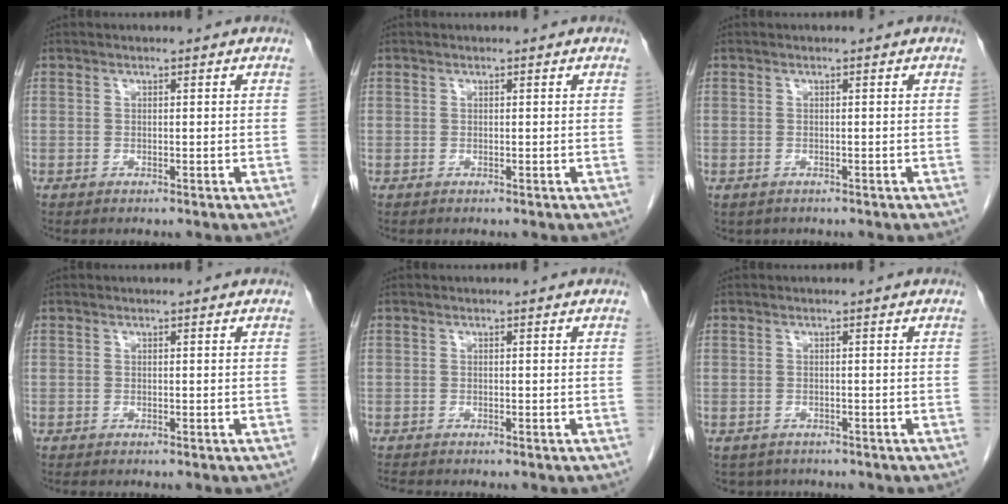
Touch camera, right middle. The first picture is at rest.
{"total": 0.0}
{"total": 1.0, "force": [-0.6, 0.7, 0.1], "torque": [-0.010, 0.002, -0.004]}
{"total": 0.0}
{"total": 0.9, "force": [-0.9, -0.1, 0.1], "torque": [-0.009, -0.005, -0.017]}
{"total": 3.3, "force": [-2.8, 1.8, 0.2], "torque": [-0.002, 0.001, -0.038]}